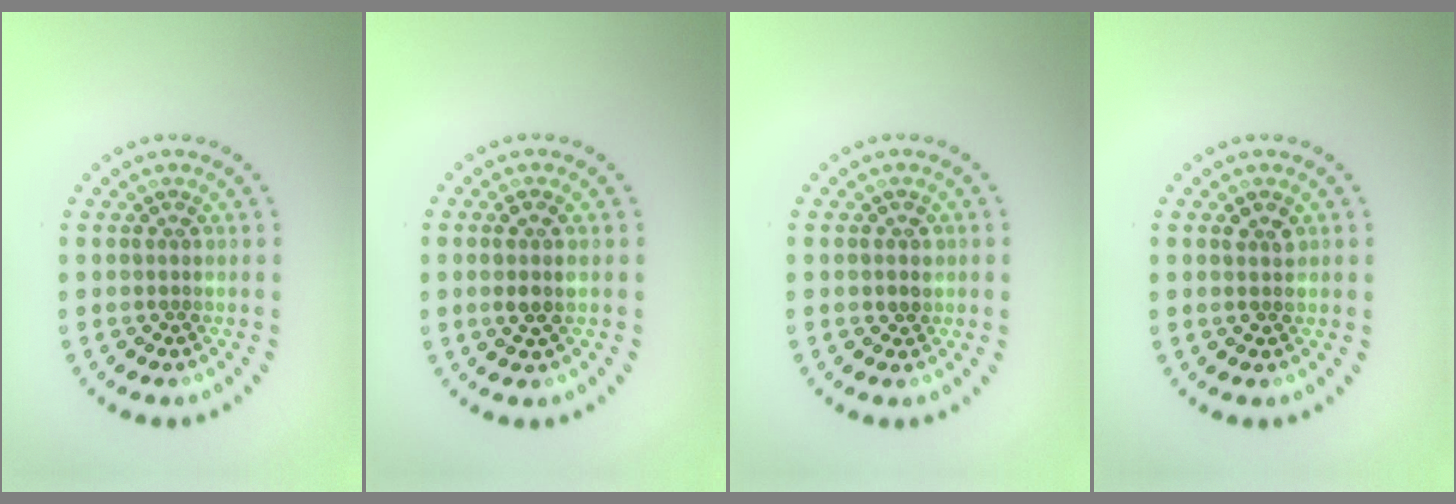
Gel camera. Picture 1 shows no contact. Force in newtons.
{"total": 1.7, "press": 1.5, "slide": 0.7}
{"total": 0.8, "press": 0.7, "slide": 0.4}
{"total": 1.3, "press": 1.3, "slide": 0.1}